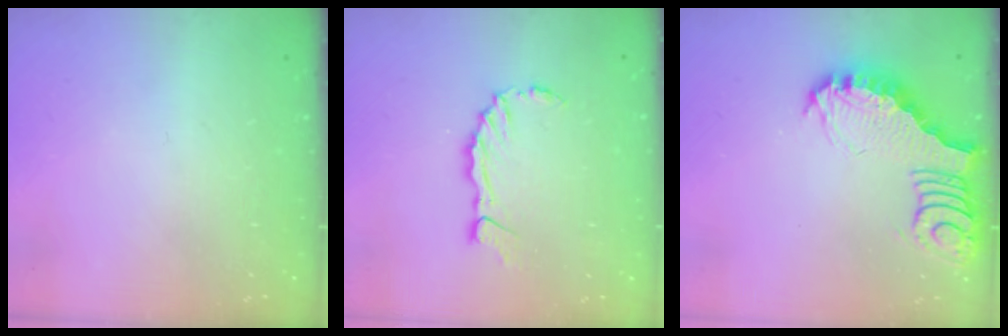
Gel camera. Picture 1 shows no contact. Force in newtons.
{"total": 3.8, "press": 3.8, "slide": 0.2}
{"total": 3.7, "press": 3.7, "slide": 0.5}